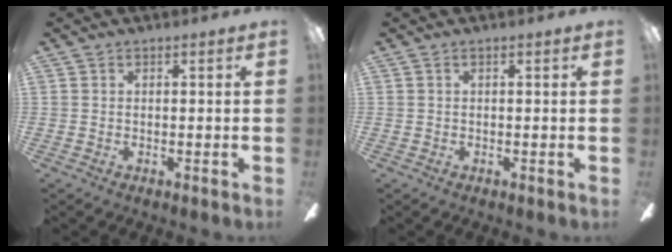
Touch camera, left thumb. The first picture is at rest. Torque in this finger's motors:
{"motor_torque": [0.01, -0.01, -0.03, -0.02, 0.00]}